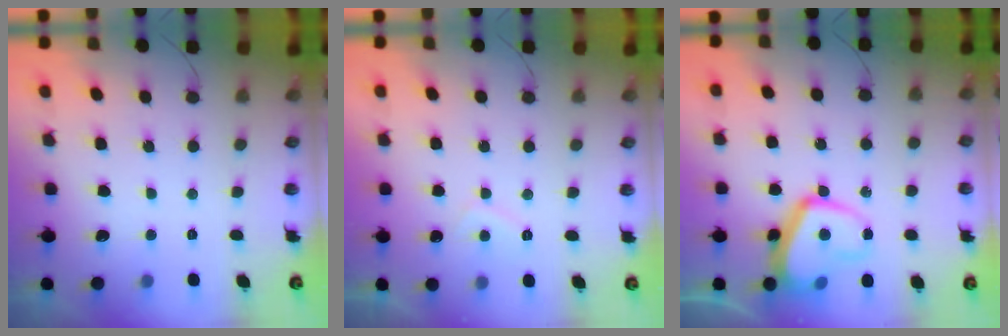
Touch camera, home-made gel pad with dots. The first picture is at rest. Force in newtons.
{"total": 2.7, "press": 2.6, "slide": 0.8}
{"total": 14.8, "press": 14.8, "slide": 1.2}